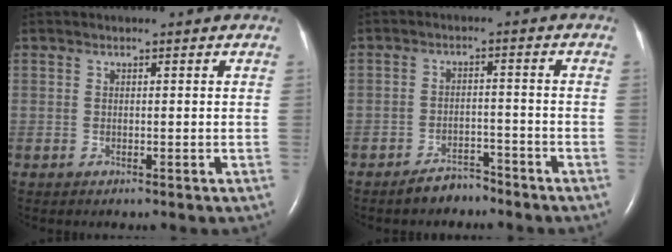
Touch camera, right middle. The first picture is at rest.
{"total": 3.6, "force": [-3.3, 1.3, 0.9], "torque": [-0.021, 0.001, -0.054]}